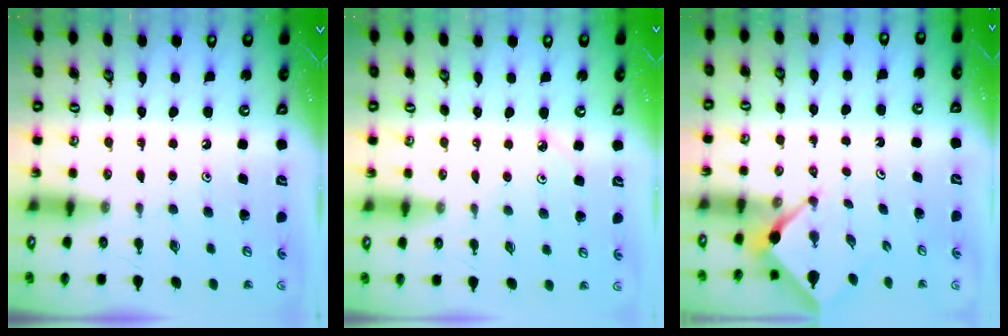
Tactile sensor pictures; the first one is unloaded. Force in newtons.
{"total": 1.8, "press": 1.8, "slide": 0.2}
{"total": 2.5, "press": 2.5, "slide": 0.2}